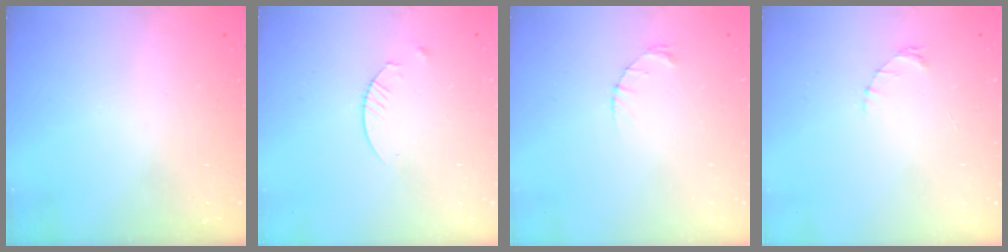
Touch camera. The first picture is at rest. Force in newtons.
{"total": 2.4, "press": 2.4, "slide": 0.3}
{"total": 1.2, "press": 1.1, "slide": 0.2}
{"total": 1.6, "press": 1.5, "slide": 0.3}